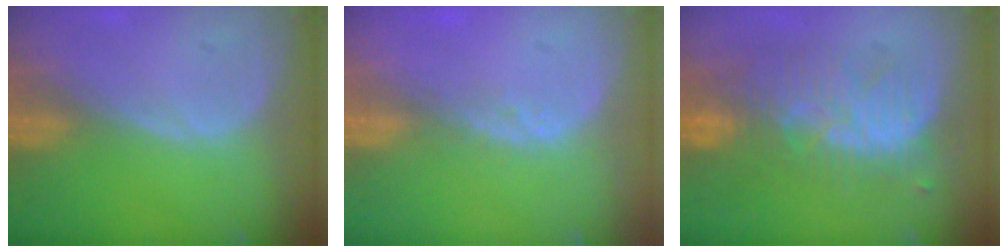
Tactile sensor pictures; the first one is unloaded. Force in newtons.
{"total": 1.8, "press": 1.5, "slide": 1.0}
{"total": 8.8, "press": 8.8, "slide": 0.2}